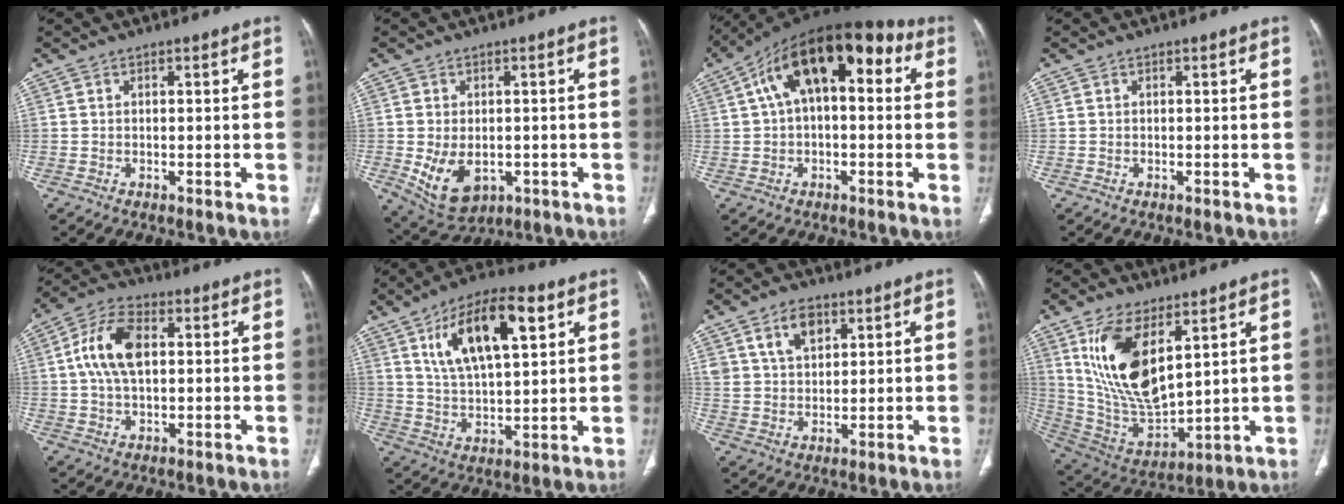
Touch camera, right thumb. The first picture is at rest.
{"total": 8.9, "force": [-2.0, 6.0, 6.3], "torque": [-0.101, -0.003, -0.012]}
{"total": 17.5, "force": [4.5, 8.7, 14.4], "torque": [-0.207, 0.045, 0.059]}
{"total": 0.0}
{"total": 10.6, "force": [1.6, 6.0, 8.6], "torque": [-0.169, 0.017, 0.026]}
{"total": 16.6, "force": [7.0, 6.7, 13.5], "torque": [-0.214, -0.011, 0.124]}
{"total": 7.4, "force": [3.7, 4.6, 4.4], "torque": [-0.061, -0.017, 0.072]}
{"total": 18.2, "force": [7.3, 8.4, 14.3], "torque": [-0.261, -0.030, 0.161]}